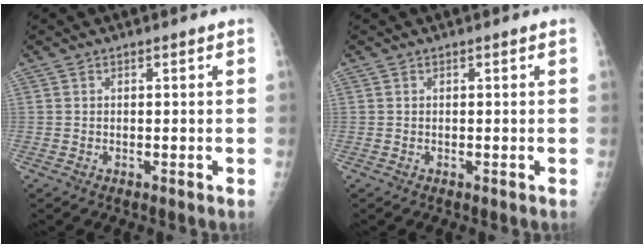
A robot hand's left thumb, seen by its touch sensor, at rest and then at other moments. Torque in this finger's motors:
{"motor_torque": [0.37, -0.37, 0.00, 0.00, 0.00]}